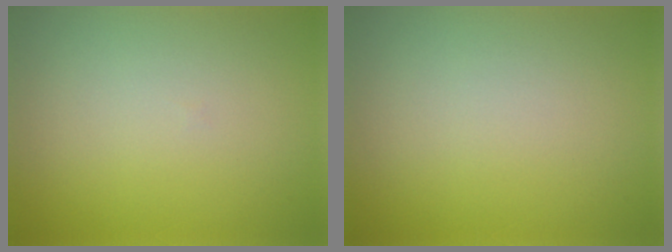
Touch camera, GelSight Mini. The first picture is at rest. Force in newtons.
{"total": 0.0}